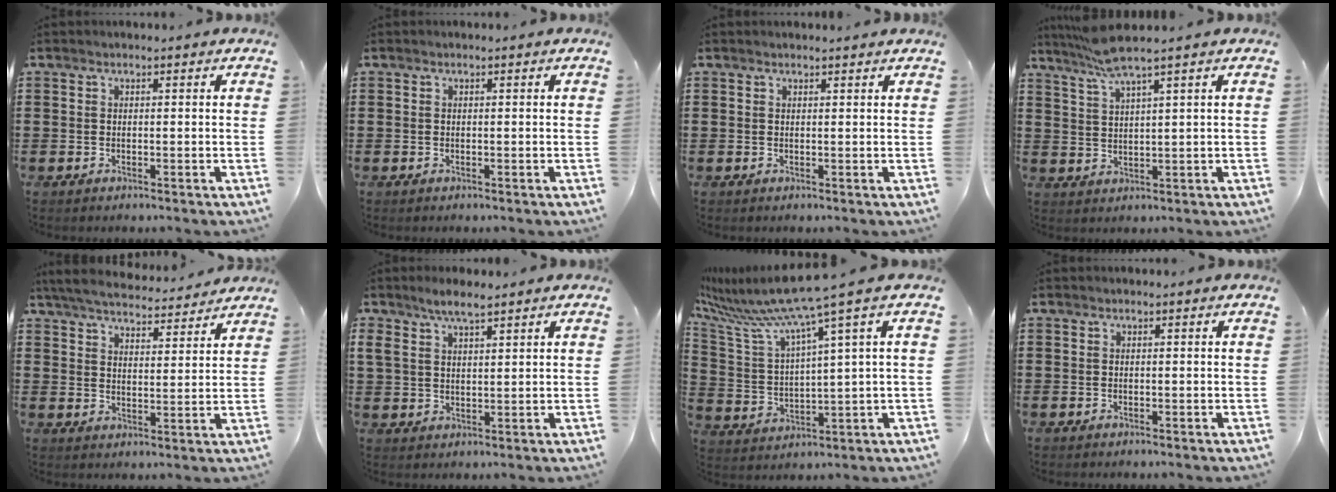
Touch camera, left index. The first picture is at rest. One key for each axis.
{"total": 0.0}
{"total": 0.6, "fx": 0.6, "fy": 0.0, "fz": 0.1, "tx": -0.004, "ty": -0.001, "tz": 0.013}
{"total": 5.5, "fx": 4.2, "fy": -0.2, "fz": 3.5, "tx": -0.079, "ty": -0.010, "tz": 0.076}
{"total": 5.4, "fx": 5.3, "fy": 0.4, "fz": 1.1, "tx": -0.045, "ty": -0.027, "tz": 0.092}
{"total": 4.5, "fx": 3.3, "fy": 1.5, "fz": 2.6, "tx": -0.059, "ty": 0.003, "tz": 0.060}
{"total": 9.9, "fx": 7.6, "fy": -0.8, "fz": 6.3, "tx": -0.160, "ty": -0.056, "tz": 0.121}
{"total": 0.0}